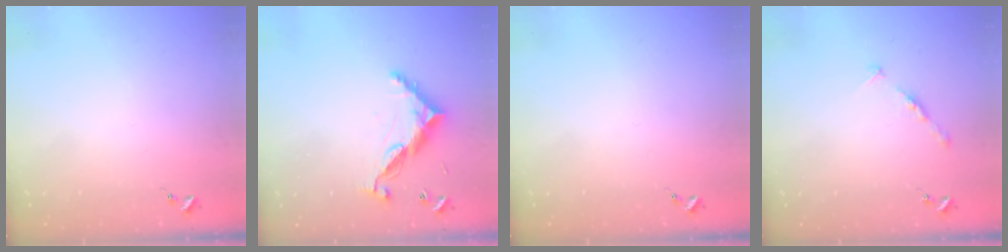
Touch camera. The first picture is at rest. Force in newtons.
{"total": 9.9, "press": 9.9, "slide": 0.4}
{"total": 0.0}
{"total": 4.8, "press": 4.7, "slide": 0.5}